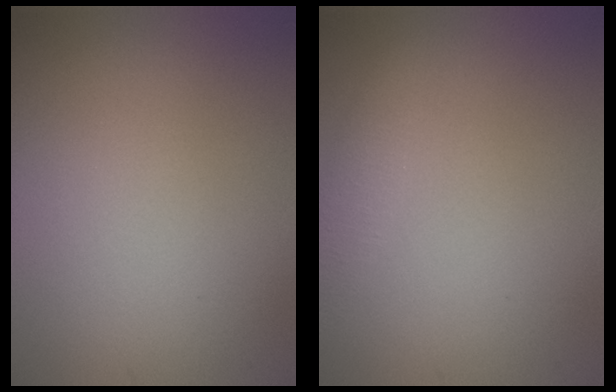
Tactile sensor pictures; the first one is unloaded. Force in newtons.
{"total": 2.3, "press": 2.3, "slide": 0.1}